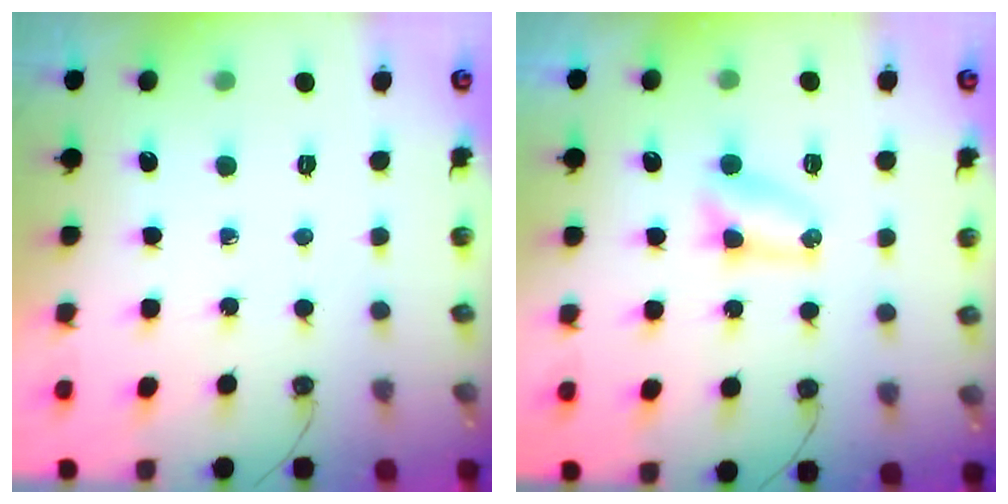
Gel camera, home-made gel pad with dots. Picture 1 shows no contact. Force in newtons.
{"total": 4.1, "press": 4.1, "slide": 0.4}